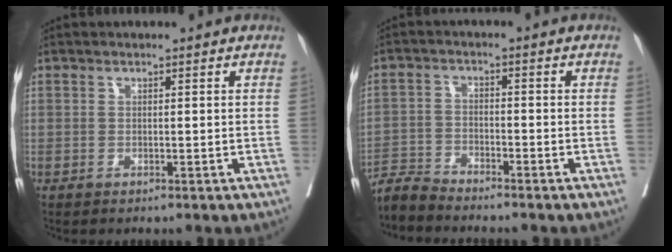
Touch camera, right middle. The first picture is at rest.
{"total": 3.9, "force": [-3.8, -0.4, -0.4], "torque": [0.011, -0.015, -0.074]}